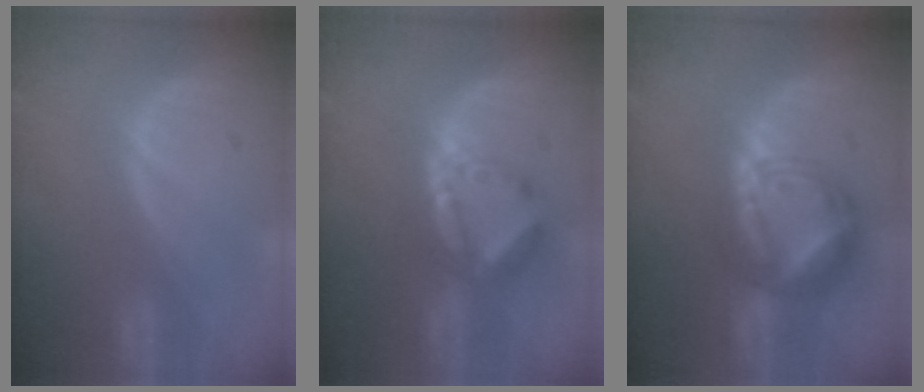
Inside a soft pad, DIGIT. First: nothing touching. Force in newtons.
{"total": 6.1, "press": 5.7, "slide": 2.3}
{"total": 9.0, "press": 8.9, "slide": 0.8}